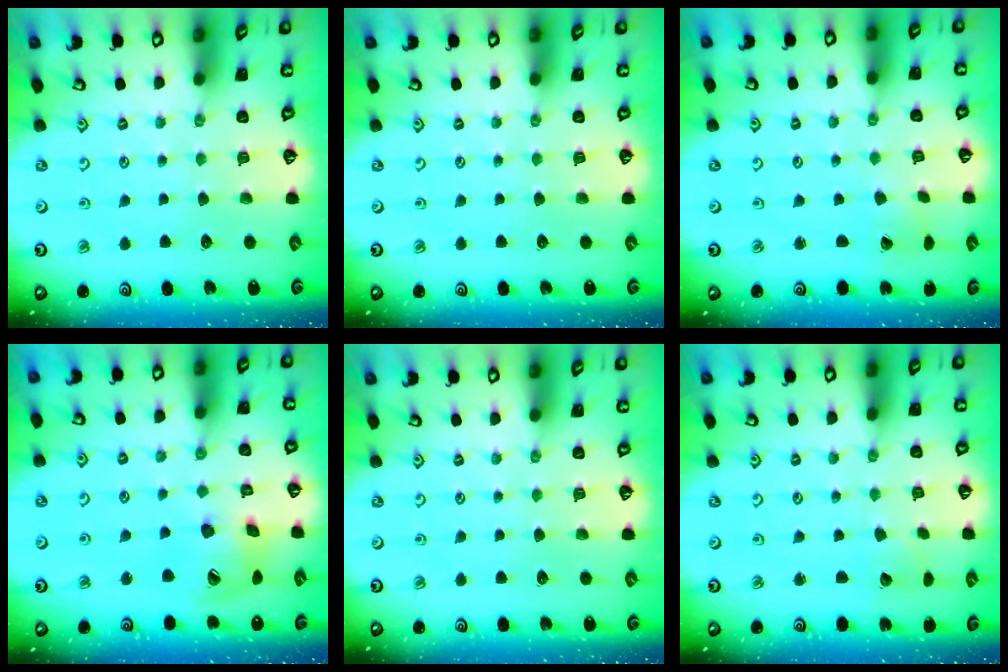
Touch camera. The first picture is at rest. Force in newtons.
{"total": 0.0}
{"total": 1.6, "press": 1.5, "slide": 0.4}
{"total": 16.2, "press": 16.0, "slide": 2.3}
{"total": 0.0}
{"total": 2.6, "press": 2.6, "slide": 0.1}